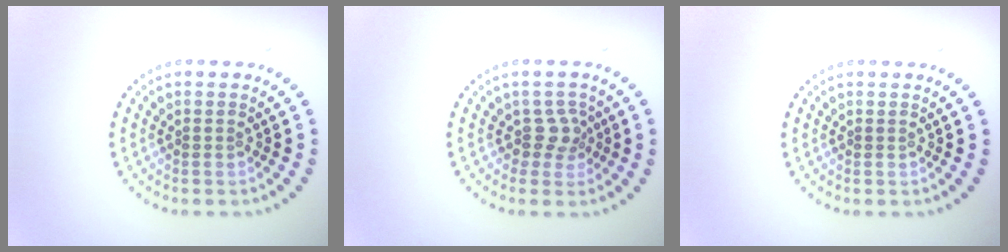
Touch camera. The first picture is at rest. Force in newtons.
{"total": 2.0, "press": 1.4, "slide": 1.4}
{"total": 0.0}